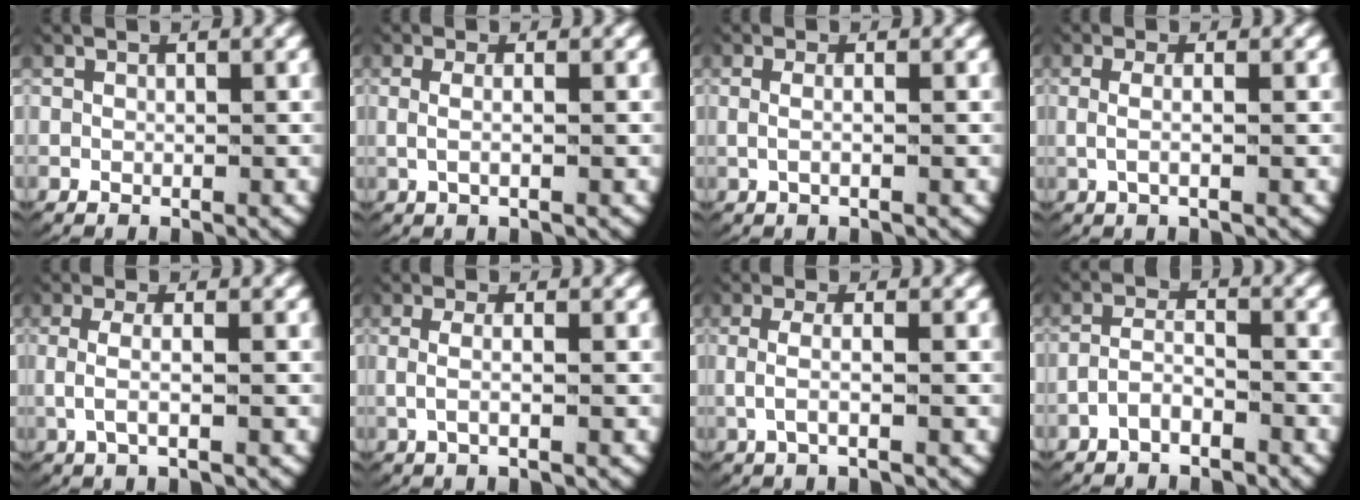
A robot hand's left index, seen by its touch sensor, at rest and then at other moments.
{"total": 2.0, "force": [-0.1, 0.6, 1.9], "torque": [-0.048, -0.007, 0.001]}
{"total": 1.7, "force": [-0.2, 0.4, 1.6], "torque": [-0.040, -0.006, -0.002]}
{"total": 2.3, "force": [-0.2, 0.7, 2.2], "torque": [-0.053, -0.006, 0.000]}
{"total": 3.3, "force": [-0.2, 1.3, 3.1], "torque": [-0.071, -0.004, 0.000]}
{"total": 2.6, "force": [-0.3, 0.9, 2.4], "torque": [-0.058, -0.006, -0.002]}
{"total": 3.1, "force": [-0.3, 1.2, 2.8], "torque": [-0.067, -0.005, -0.004]}
{"total": 3.1, "force": [-2.2, 1.6, 1.5], "torque": [-0.031, -0.007, -0.038]}